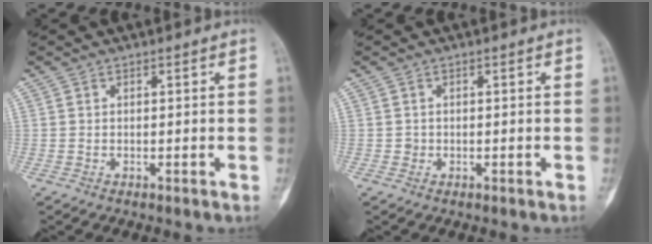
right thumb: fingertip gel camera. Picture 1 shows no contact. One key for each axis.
{"total": 0.7, "fx": -0.2, "fy": 0.7, "fz": 0.1, "tx": 0.007, "ty": 0.004, "tz": -0.004}